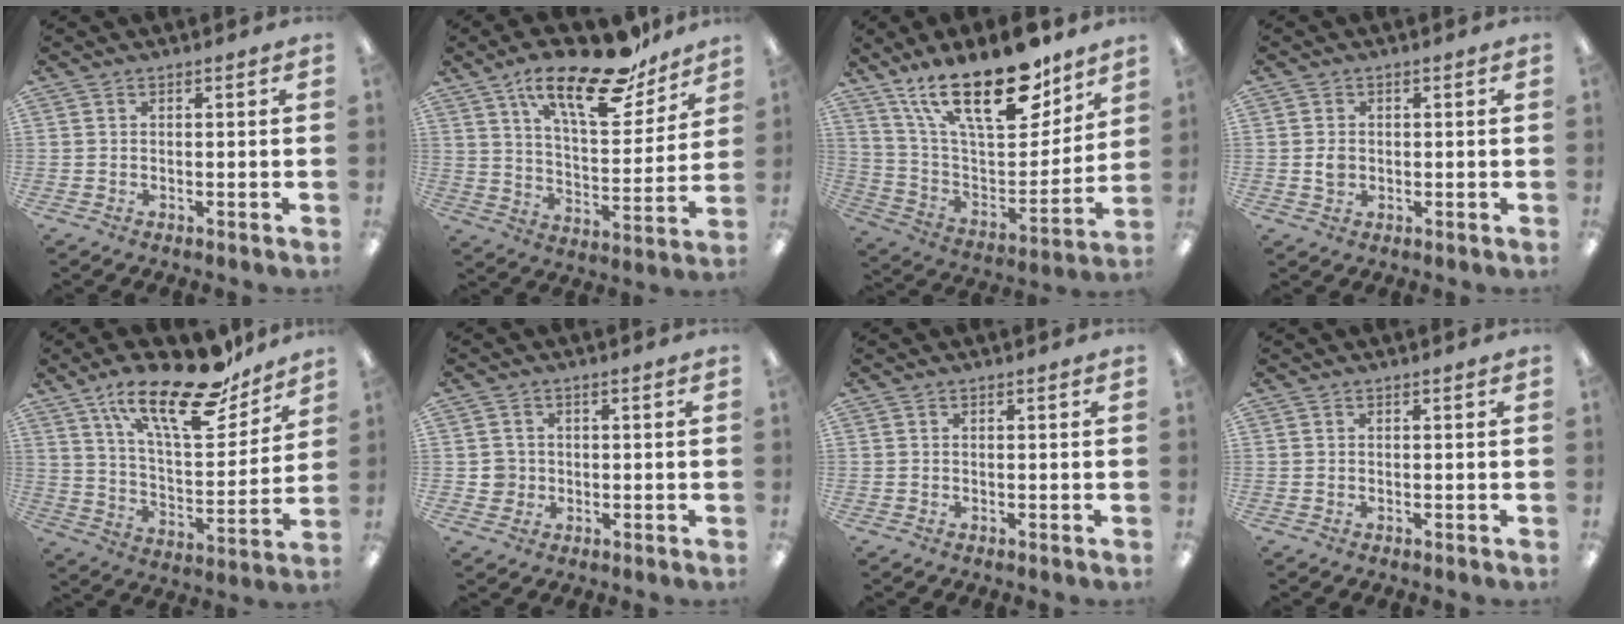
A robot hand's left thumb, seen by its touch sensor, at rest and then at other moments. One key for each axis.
{"total": 21.5, "fx": 14.7, "fy": 7.9, "fz": 13.6, "tx": -0.213, "ty": -0.087, "tz": 0.245}
{"total": 25.4, "fx": 16.6, "fy": 10.0, "fz": 16.4, "tx": -0.280, "ty": -0.097, "tz": 0.286}
{"total": 2.3, "fx": -0.1, "fy": 1.9, "fz": 1.3, "tx": -0.016, "ty": 0.001, "tz": -0.004}
{"total": 24.1, "fx": 16.3, "fy": 8.7, "fz": 15.4, "tx": -0.240, "ty": -0.095, "tz": 0.274}
{"total": 3.4, "fx": -0.1, "fy": 3.4, "fz": 0.3, "tx": -0.003, "ty": 0.004, "tz": -0.005}
{"total": 0.0}
{"total": 0.0}